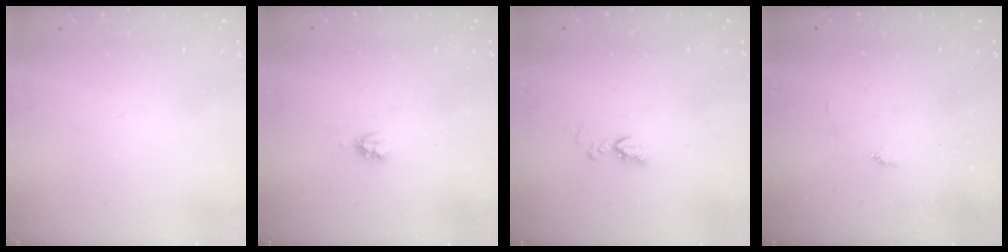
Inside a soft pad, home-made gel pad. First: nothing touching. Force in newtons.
{"total": 2.2, "press": 2.2, "slide": 0.3}
{"total": 6.9, "press": 6.8, "slide": 0.8}
{"total": 4.5, "press": 4.5, "slide": 0.6}